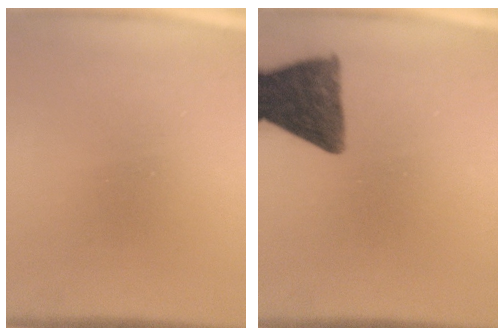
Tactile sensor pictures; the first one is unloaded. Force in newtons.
{"total": 11.2}